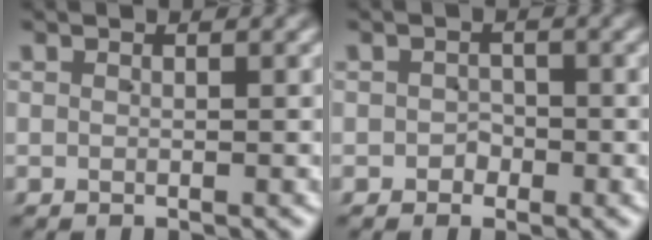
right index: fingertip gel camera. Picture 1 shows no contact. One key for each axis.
{"total": 1.6, "fx": -0.8, "fy": 1.3, "fz": 0.2, "tx": 0.010, "ty": -0.003, "tz": -0.014}